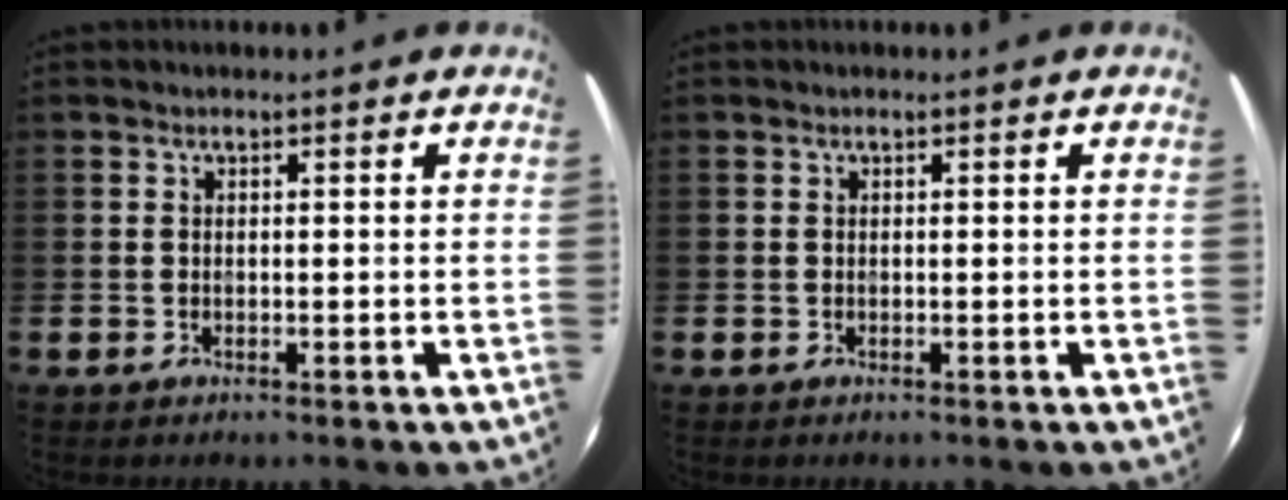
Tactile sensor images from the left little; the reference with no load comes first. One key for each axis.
{"total": 0.0}